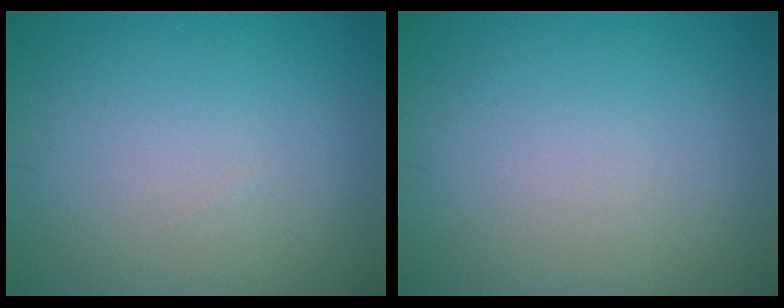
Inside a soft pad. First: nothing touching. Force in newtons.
{"total": 0.0}